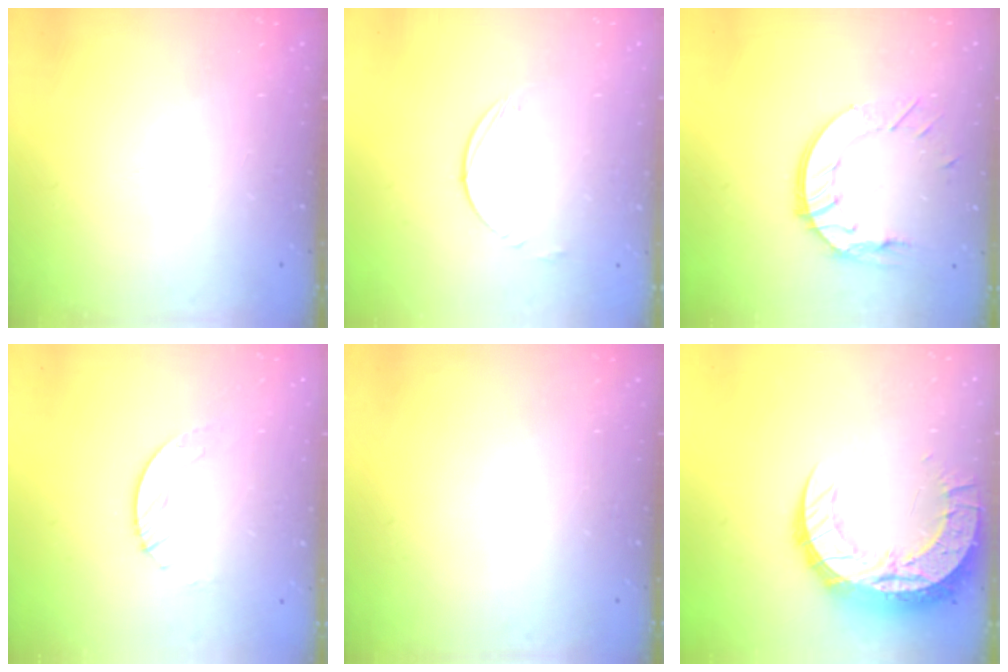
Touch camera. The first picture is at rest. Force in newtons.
{"total": 3.9, "press": 3.9, "slide": 0.3}
{"total": 11.6, "press": 11.6, "slide": 1.2}
{"total": 3.0, "press": 3.0, "slide": 0.2}
{"total": 0.0}
{"total": 17.5, "press": 17.4, "slide": 1.4}